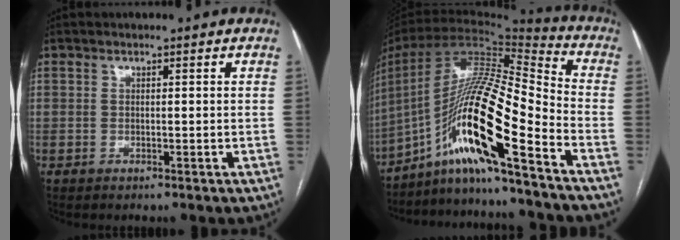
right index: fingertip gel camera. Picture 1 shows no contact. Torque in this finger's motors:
{"motor_torque": [1.69, -0.45, 0.78, 0.21]}